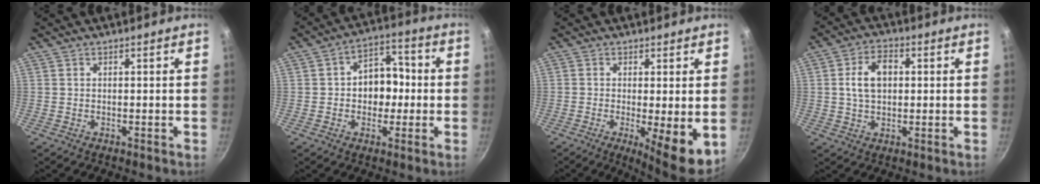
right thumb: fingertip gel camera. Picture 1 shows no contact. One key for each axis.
{"total": 9.7, "fx": -0.4, "fy": 7.4, "fz": 6.3, "tx": -0.034, "ty": 0.023, "tz": -0.016}
{"total": 8.6, "fx": -1.2, "fy": 1.7, "fz": 8.3, "tx": -0.118, "ty": -0.017, "tz": -0.013}
{"total": 7.8, "fx": 1.0, "fy": 5.2, "fz": 5.8, "tx": -0.085, "ty": 0.013, "tz": 0.013}